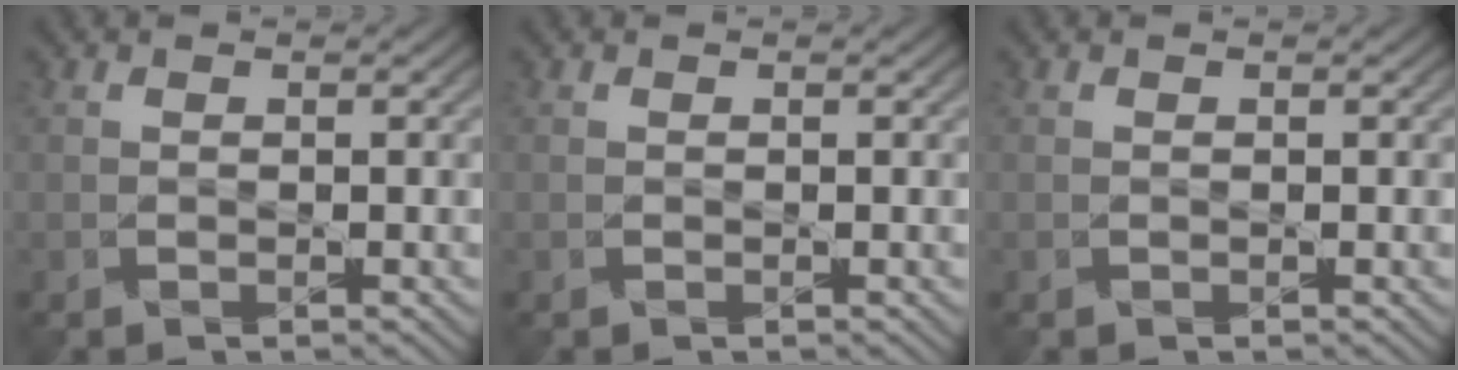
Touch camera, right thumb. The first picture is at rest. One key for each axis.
{"total": 0.0}
{"total": 0.0}